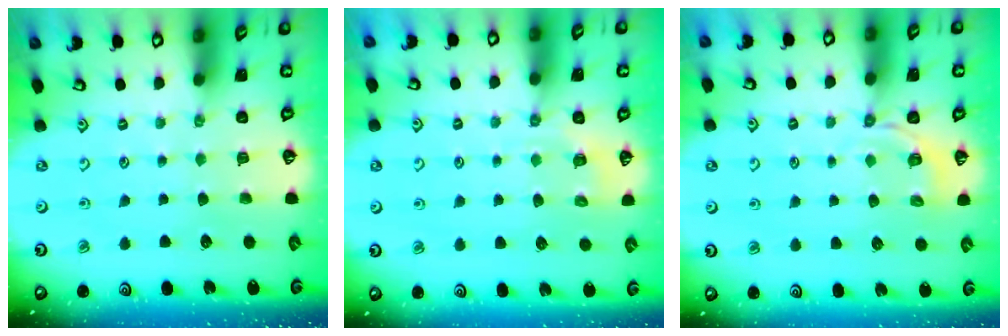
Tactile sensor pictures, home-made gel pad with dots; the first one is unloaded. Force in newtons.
{"total": 2.9, "press": 2.6, "slide": 1.2}
{"total": 2.8, "press": 2.1, "slide": 1.8}